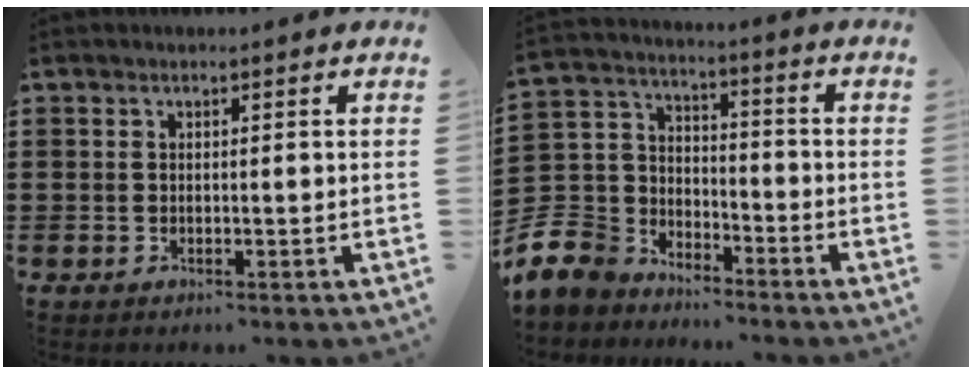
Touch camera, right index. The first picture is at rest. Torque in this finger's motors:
{"motor_torque": [-0.65, 1.49, -1.05, -0.21]}